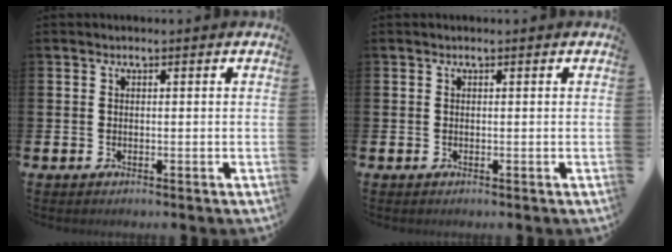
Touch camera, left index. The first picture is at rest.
{"total": 0.0}